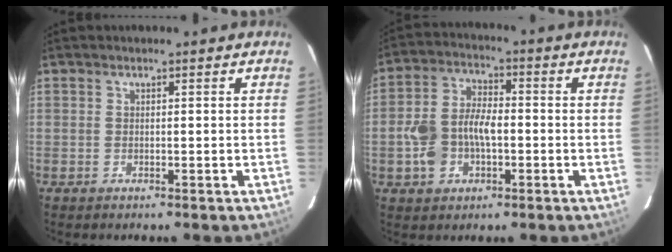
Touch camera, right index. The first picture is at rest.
{"total": 10.0, "force": [-2.3, 6.3, 7.3], "torque": [-0.157, 0.015, -0.035]}